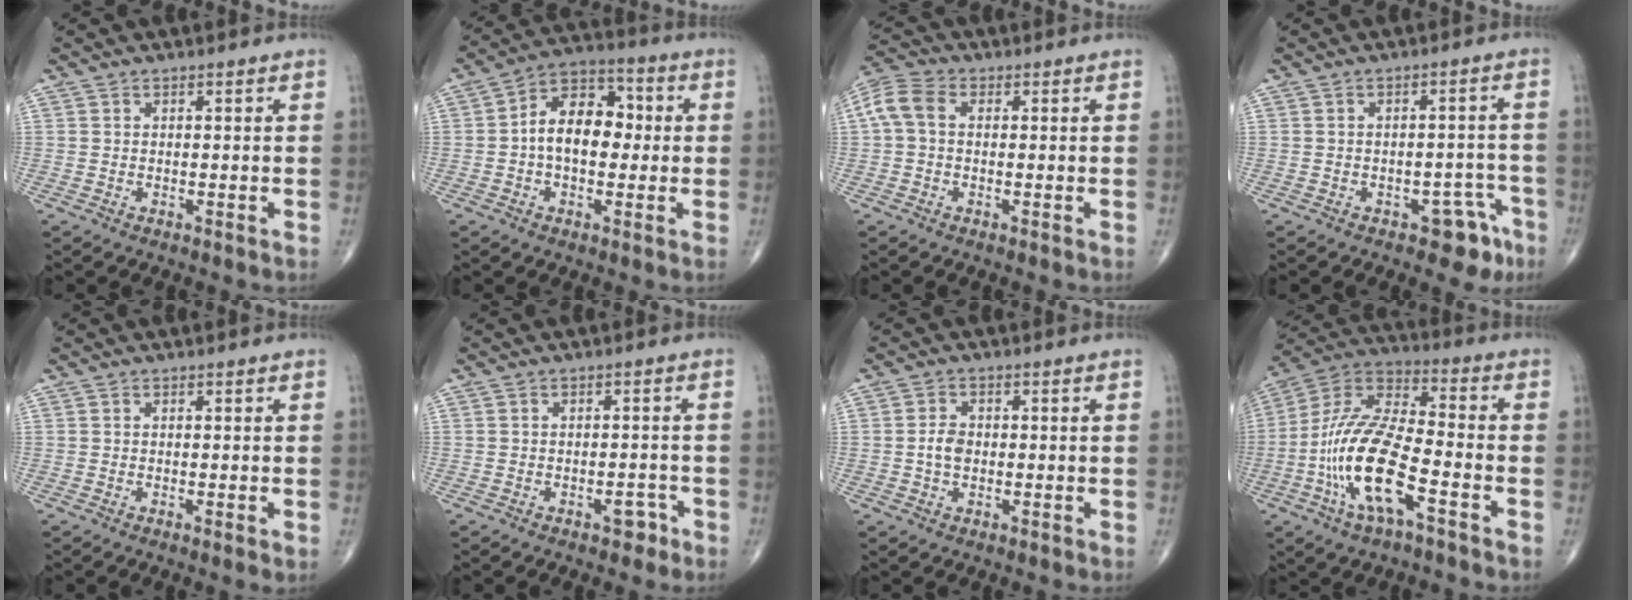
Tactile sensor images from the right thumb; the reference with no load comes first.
{"total": 11.9, "force": [0.1, 7.7, 9.0], "torque": [-0.121, 0.032, -0.010]}
{"total": 6.4, "force": [0.6, 4.3, 4.7], "torque": [-0.105, 0.022, 0.004]}
{"total": 6.1, "force": [-3.8, 3.3, 3.5], "torque": [-0.013, 0.036, -0.044]}
{"total": 1.1, "force": [-0.4, 0.0, 1.0], "torque": [-0.019, -0.004, -0.007]}
{"total": 2.9, "force": [-1.8, 1.6, 1.5], "torque": [-0.006, 0.013, -0.023]}
{"total": 3.1, "force": [-0.4, 2.2, 2.2], "torque": [-0.036, 0.006, -0.011]}
{"total": 17.7, "force": [-6.2, 6.1, 15.5], "torque": [-0.315, 0.037, -0.118]}